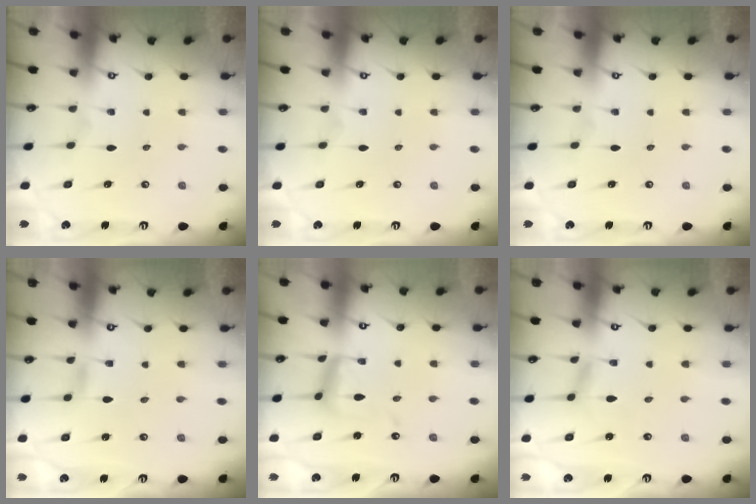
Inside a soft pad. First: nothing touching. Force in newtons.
{"total": 0.0}
{"total": 0.0}
{"total": 1.7, "press": 1.7, "slide": 0.2}
{"total": 10.9, "press": 10.9, "slide": 1.0}
{"total": 2.5, "press": 2.5, "slide": 0.1}